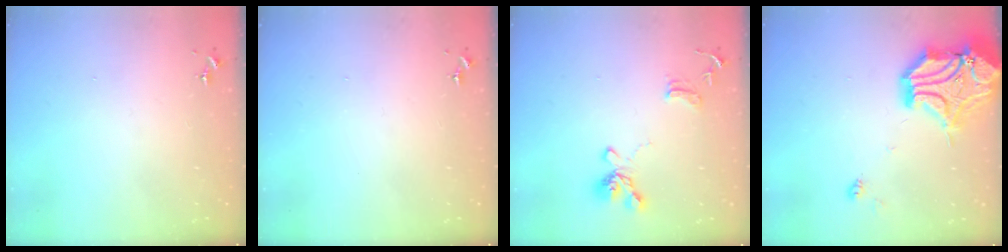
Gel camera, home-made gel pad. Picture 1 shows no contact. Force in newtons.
{"total": 0.0}
{"total": 14.7, "press": 14.6, "slide": 1.5}
{"total": 20.7, "press": 20.5, "slide": 3.1}